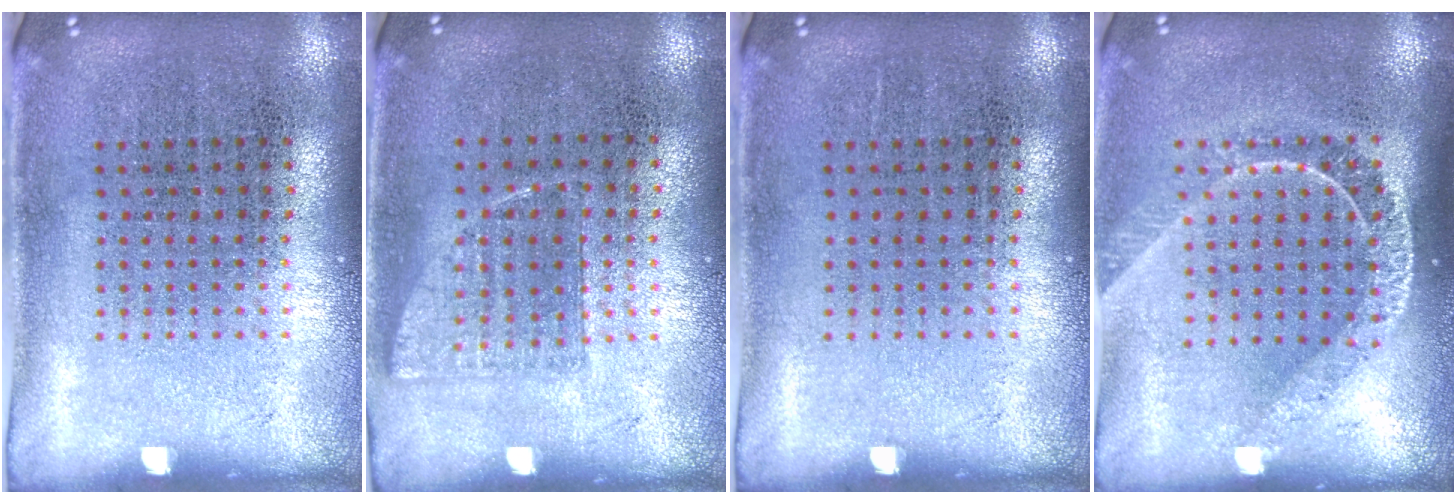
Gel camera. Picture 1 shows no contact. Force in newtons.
{"total": 0.7, "press": 0.7, "slide": 0.3}
{"total": 0.0}
{"total": 1.8, "press": 1.5, "slide": 1.0}